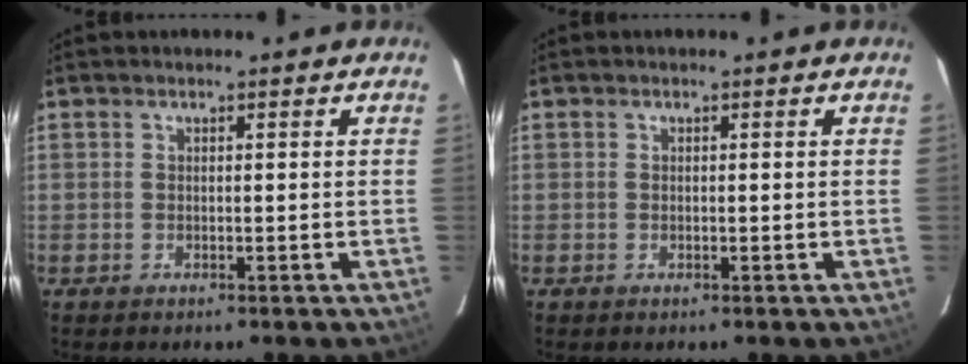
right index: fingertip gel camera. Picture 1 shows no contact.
{"total": 0.0}